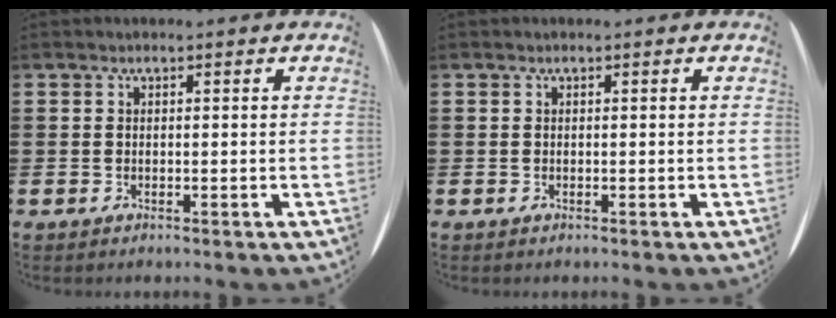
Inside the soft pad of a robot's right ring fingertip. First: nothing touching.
{"total": 0.0}